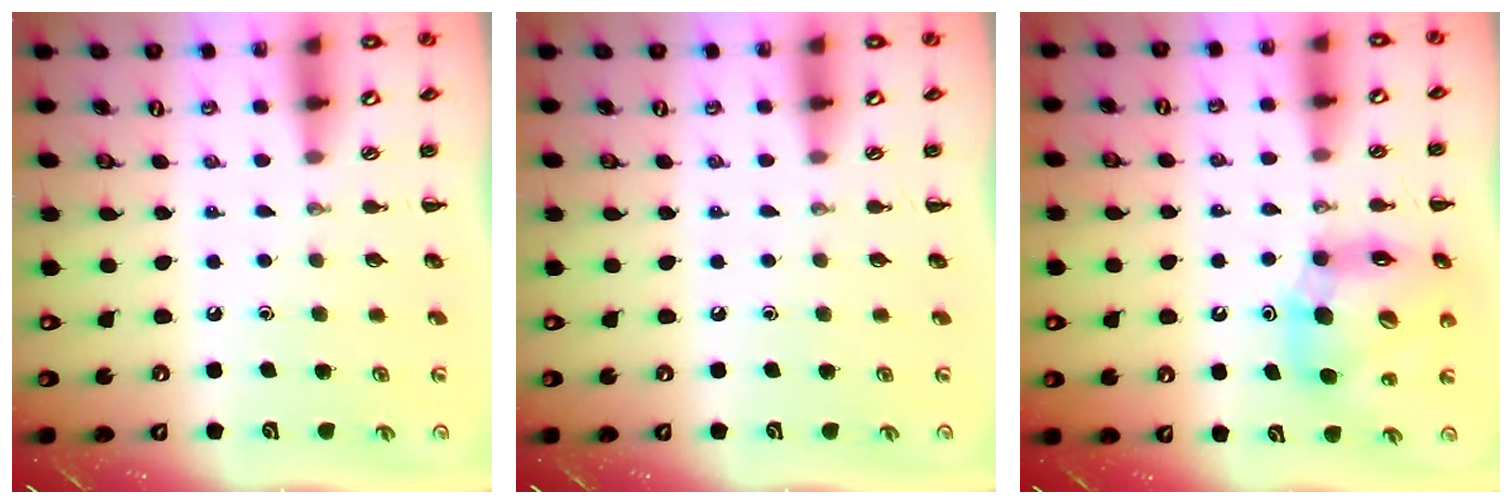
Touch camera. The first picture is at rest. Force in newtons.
{"total": 0.0}
{"total": 13.8, "press": 13.2, "slide": 4.0}